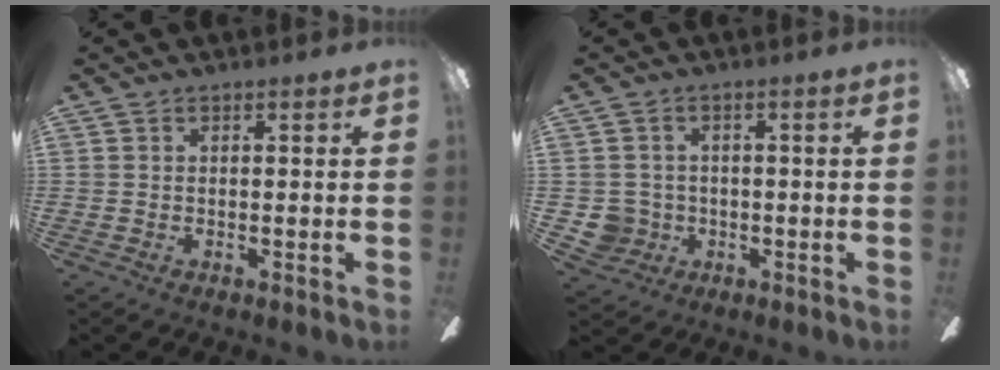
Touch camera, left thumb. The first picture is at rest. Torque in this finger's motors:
{"motor_torque": [-0.02, 0.02, 0.08, -0.21, 0.00]}